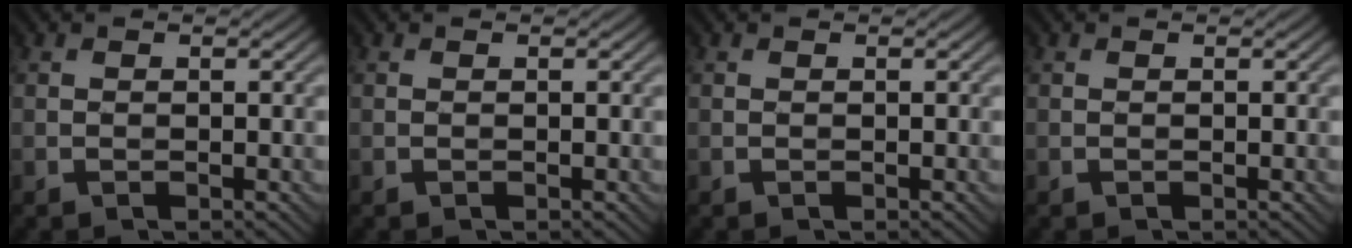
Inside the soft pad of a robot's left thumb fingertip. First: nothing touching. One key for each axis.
{"total": 0.0}
{"total": 0.0}
{"total": 0.0}